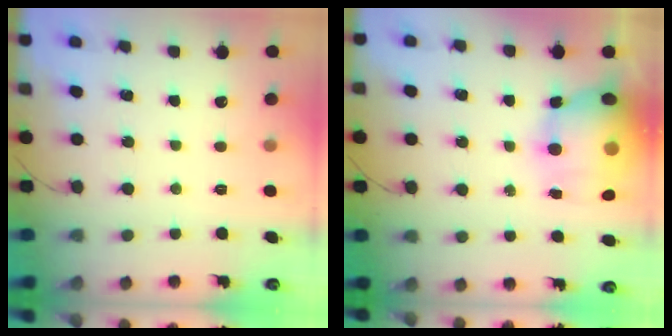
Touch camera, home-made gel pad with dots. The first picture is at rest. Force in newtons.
{"total": 19.6, "press": 17.7, "slide": 8.5}